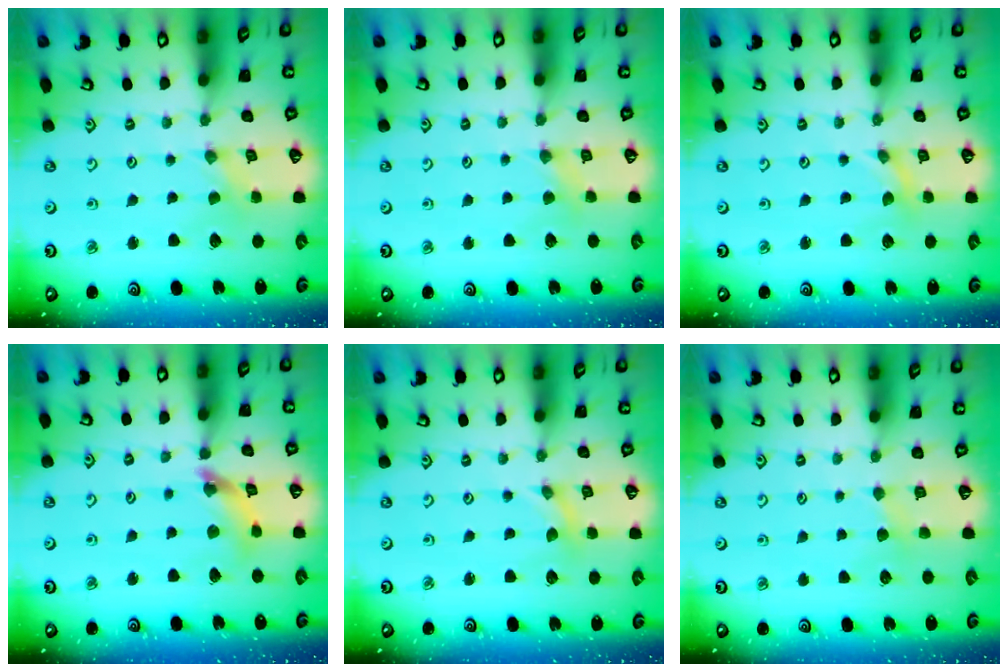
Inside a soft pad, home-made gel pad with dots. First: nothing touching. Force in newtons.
{"total": 3.1, "press": 3.0, "slide": 0.5}
{"total": 0.0}
{"total": 9.8, "press": 9.8, "slide": 1.0}
{"total": 0.0}
{"total": 2.3, "press": 2.2, "slide": 0.3}